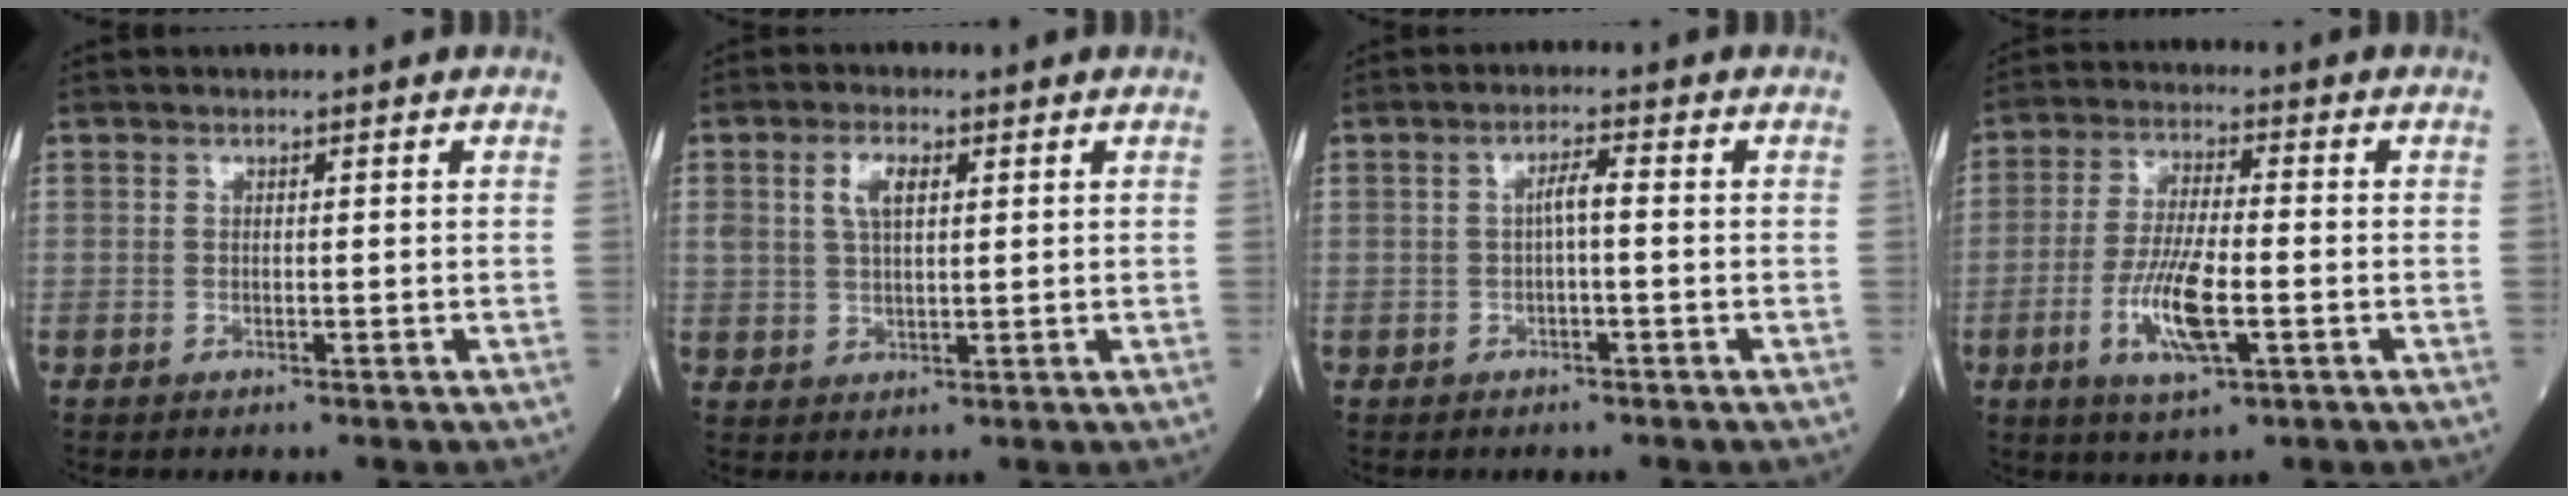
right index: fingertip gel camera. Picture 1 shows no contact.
{"total": 4.4, "force": [1.6, 1.9, 3.6], "torque": [-0.076, 0.009, 0.033]}
{"total": 2.5, "force": [-0.1, 0.3, 2.4], "torque": [-0.041, 0.005, -0.003]}
{"total": 9.5, "force": [-3.0, 2.0, 8.8], "torque": [-0.175, -0.007, -0.056]}